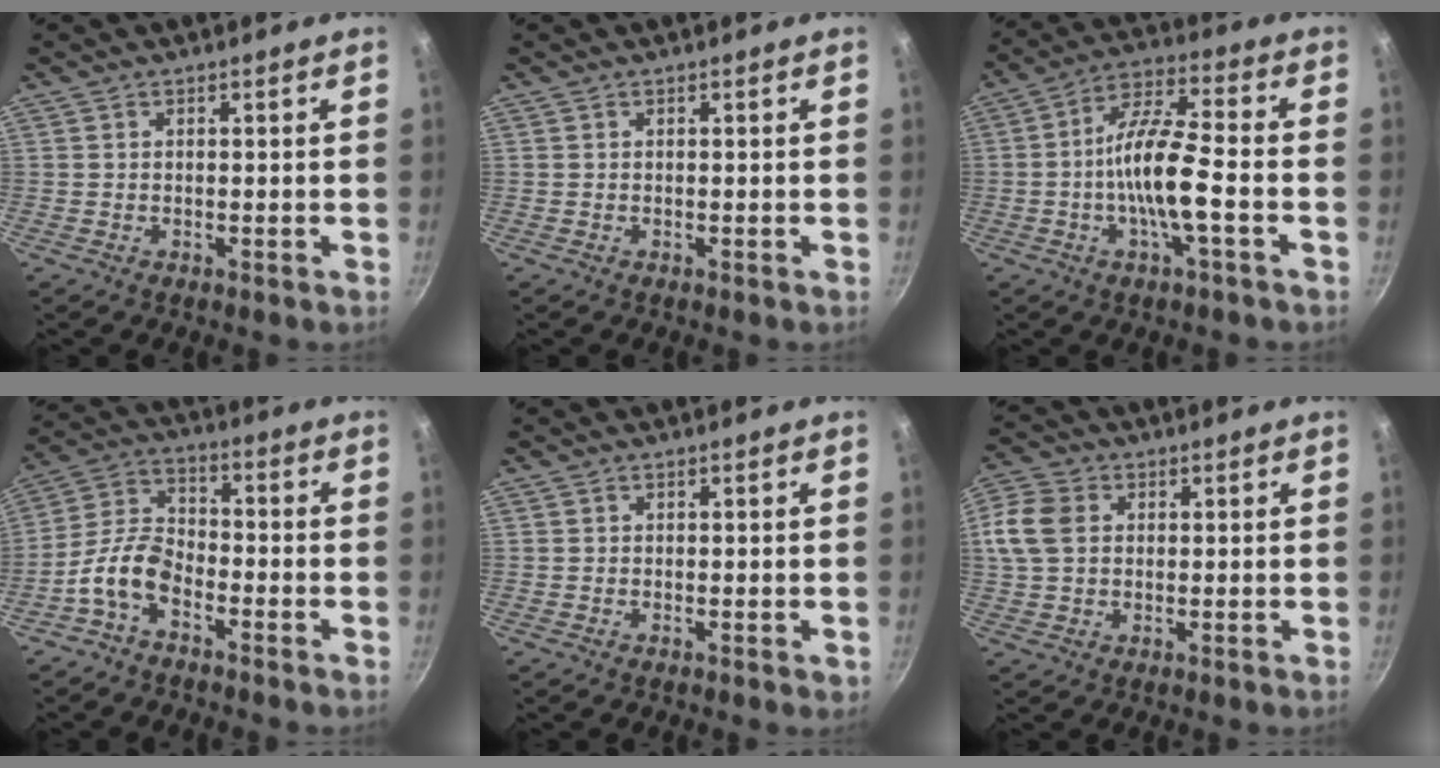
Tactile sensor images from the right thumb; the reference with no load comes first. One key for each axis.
{"total": 0.0}
{"total": 12.2, "fx": -2.8, "fy": 3.1, "fz": 11.5, "tx": -0.212, "ty": 0.034, "tz": -0.063}
{"total": 8.6, "fx": -4.5, "fy": 4.6, "fz": 5.7, "tx": -0.112, "ty": 0.046, "tz": -0.103}
{"total": 0.7, "fx": 0.0, "fy": 0.4, "fz": 0.6, "tx": -0.006, "ty": 0.000, "tz": -0.001}
{"total": 15.0, "fx": 3.0, "fy": 11.8, "fz": 8.9, "tx": -0.217, "ty": 0.030, "tz": 0.049}